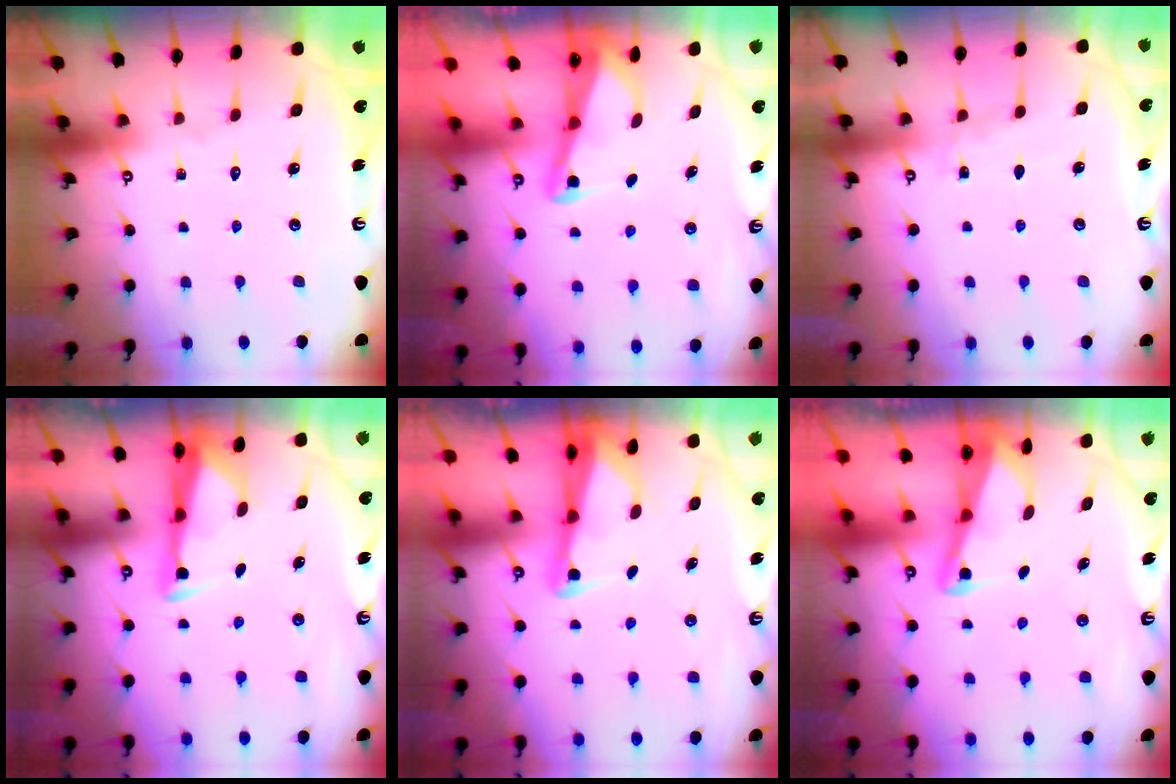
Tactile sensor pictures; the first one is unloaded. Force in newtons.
{"total": 2.2, "press": 2.2, "slide": 0.3}
{"total": 2.8, "press": 2.7, "slide": 0.4}
{"total": 3.4, "press": 3.2, "slide": 0.9}
{"total": 2.6, "press": 2.6, "slide": 0.3}
{"total": 2.0, "press": 2.0, "slide": 0.3}